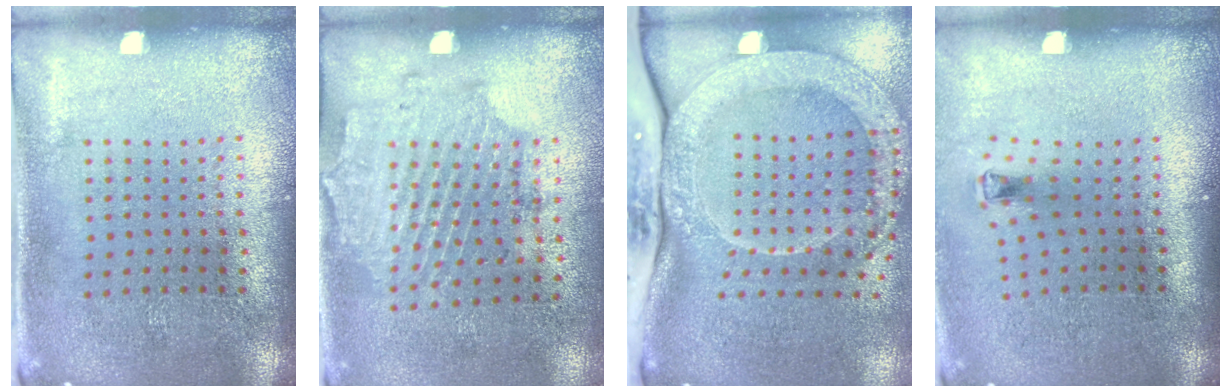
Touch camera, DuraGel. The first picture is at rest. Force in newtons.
{"total": 1.7, "press": 1.2, "slide": 1.1}
{"total": 3.1, "press": 2.2, "slide": 2.2}
{"total": 0.7, "press": 0.3, "slide": 0.7}